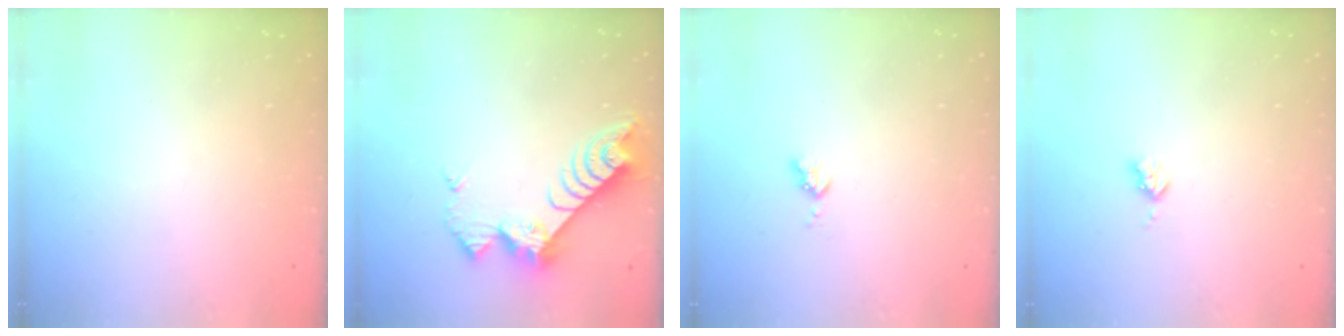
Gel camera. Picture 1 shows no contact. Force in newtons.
{"total": 9.4, "press": 9.4, "slide": 0.7}
{"total": 3.5, "press": 3.5, "slide": 0.4}
{"total": 3.0, "press": 3.0, "slide": 0.3}